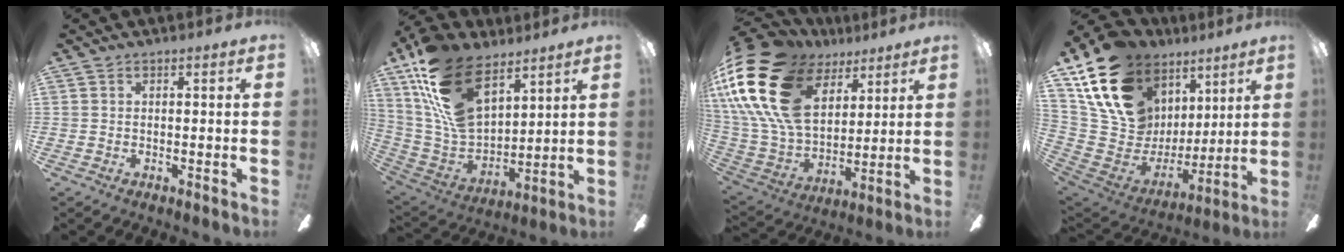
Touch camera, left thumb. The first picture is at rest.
{"total": 23.0, "force": [13.5, 12.0, 14.2], "torque": [-0.313, -0.066, 0.246]}
{"total": 26.8, "force": [11.4, 17.5, 16.9], "torque": [-0.368, -0.052, 0.212]}
{"total": 20.7, "force": [12.2, 13.4, 10.0], "torque": [-0.205, -0.064, 0.238]}